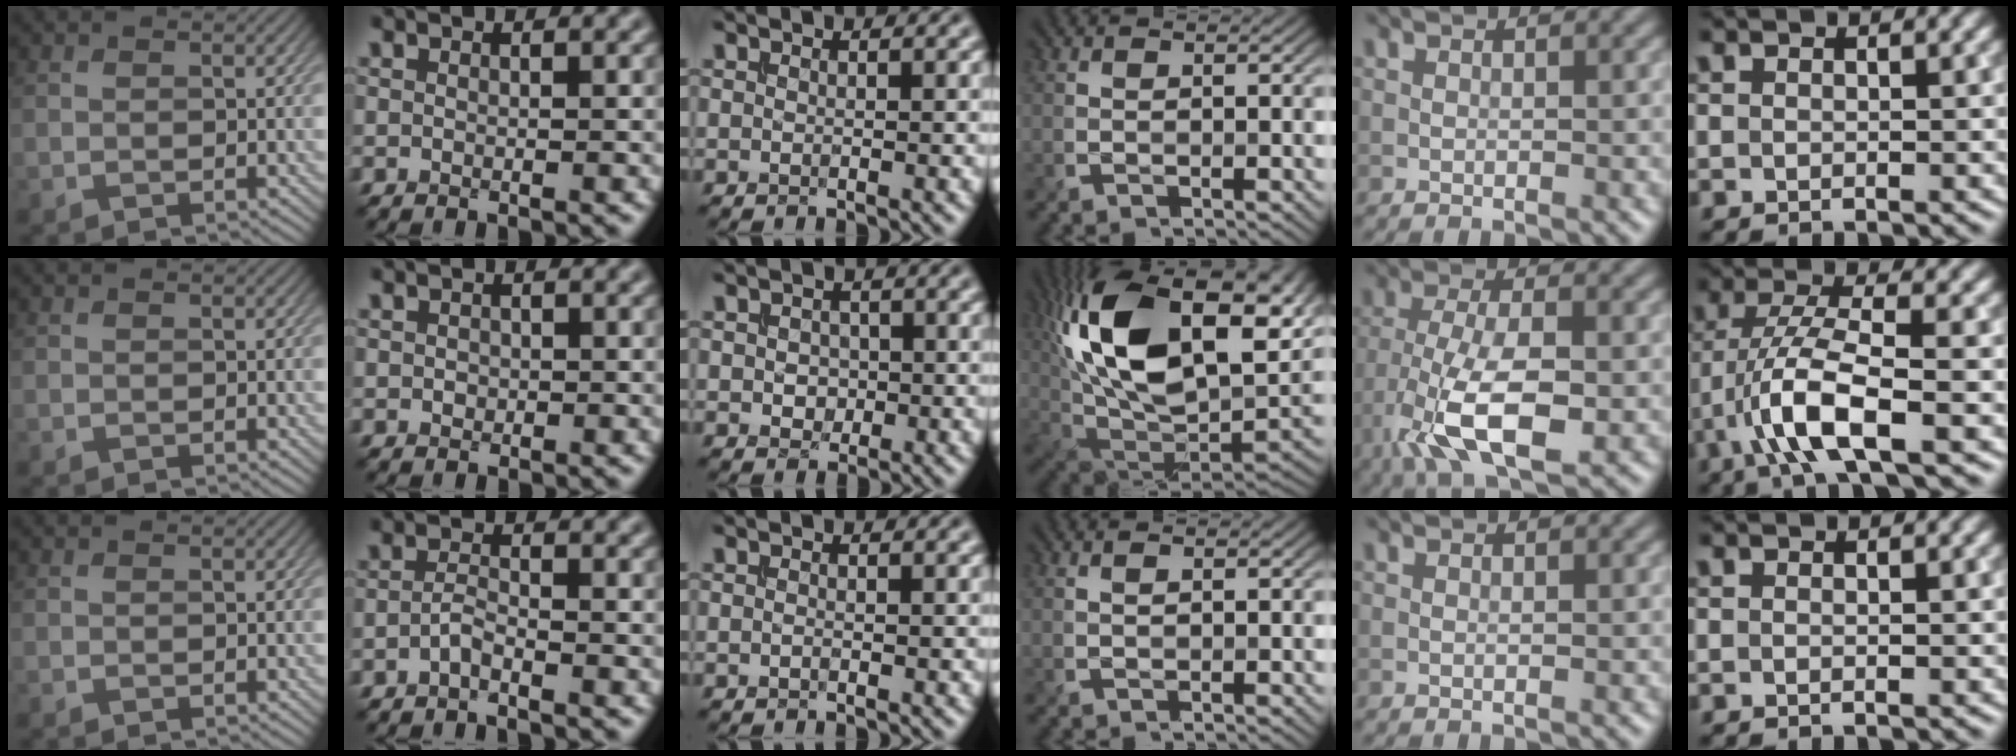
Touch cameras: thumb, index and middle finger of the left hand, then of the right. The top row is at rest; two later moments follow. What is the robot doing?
{"motion": "insert", "object": "drawer"}